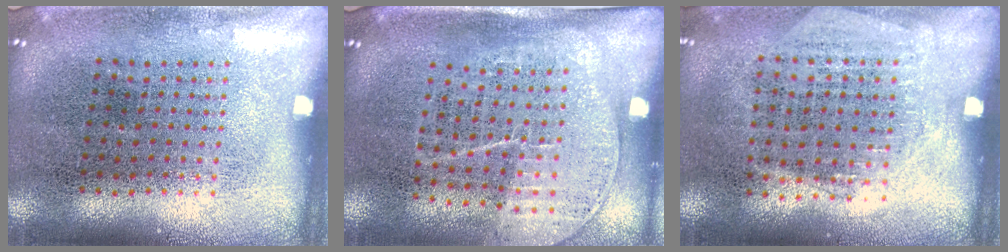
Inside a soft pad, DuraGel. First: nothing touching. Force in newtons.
{"total": 1.7, "press": 1.4, "slide": 1.0}
{"total": 1.3, "press": 1.1, "slide": 0.6}